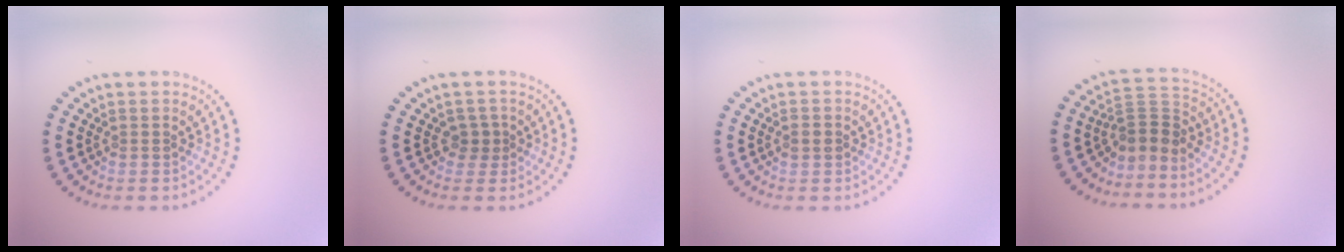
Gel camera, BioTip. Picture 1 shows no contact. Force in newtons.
{"total": 1.2, "press": 1.0, "slide": 0.6}
{"total": 1.2, "press": 1.2, "slide": 0.0}
{"total": 2.8, "press": 1.9, "slide": 2.0}